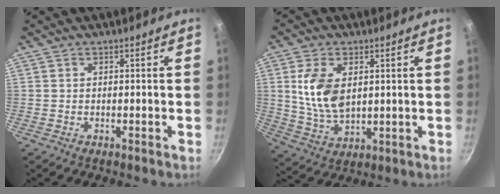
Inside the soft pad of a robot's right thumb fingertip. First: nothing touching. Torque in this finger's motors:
{"motor_torque": [0.26, 0.29, 1.45, -0.11, 0.36]}